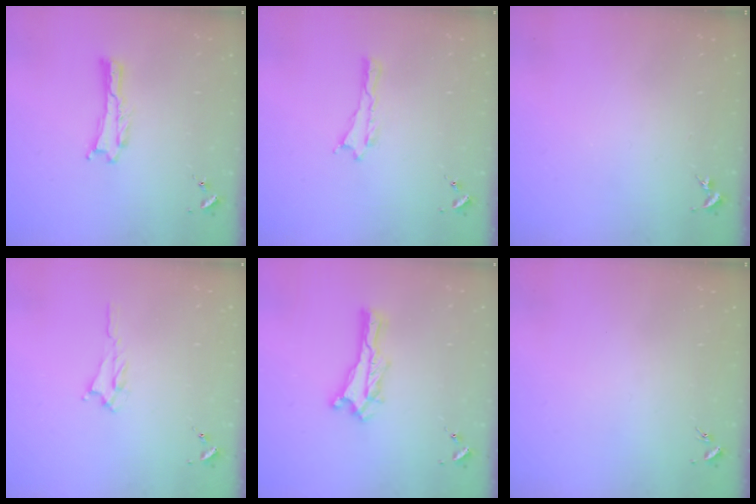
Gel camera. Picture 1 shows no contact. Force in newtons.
{"total": 0.0}
{"total": 0.0}
{"total": 1.6, "press": 1.5, "slide": 0.4}
{"total": 0.0}
{"total": 0.0}